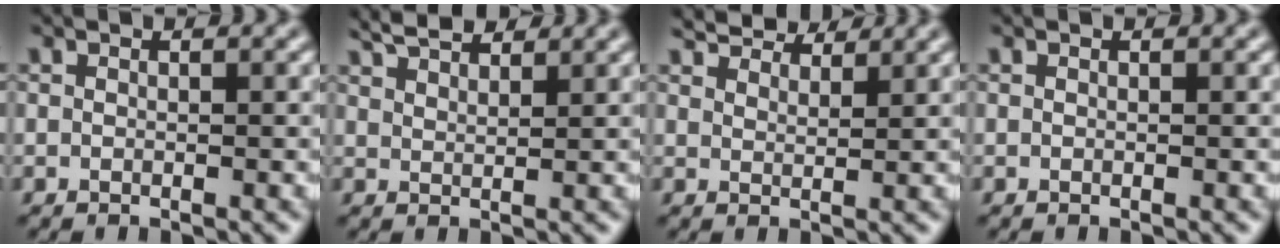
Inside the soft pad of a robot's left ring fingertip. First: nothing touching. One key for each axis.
{"total": 3.7, "fx": 3.3, "fy": 0.7, "fz": 1.4, "tx": -0.030, "ty": 0.010, "tz": 0.058}
{"total": 5.3, "fx": 4.9, "fy": 1.1, "fz": 1.7, "tx": -0.037, "ty": 0.004, "tz": 0.074}
{"total": 0.0}